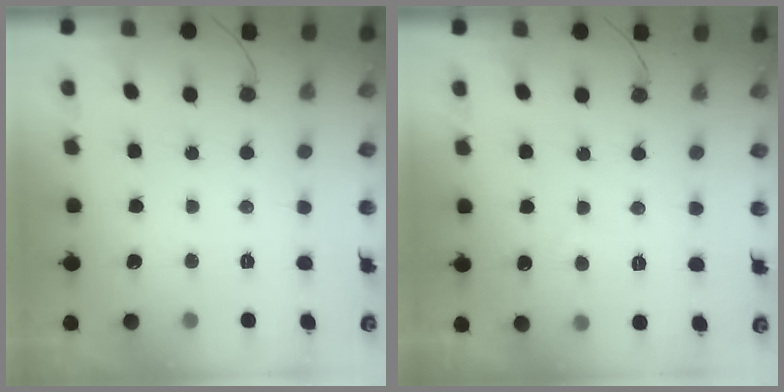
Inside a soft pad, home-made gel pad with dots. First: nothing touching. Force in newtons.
{"total": 1.2, "press": 1.1, "slide": 0.5}